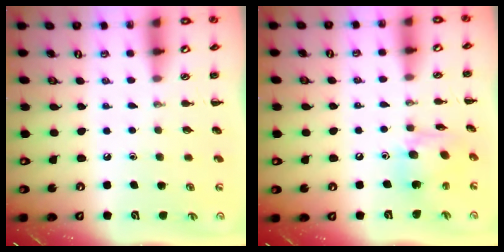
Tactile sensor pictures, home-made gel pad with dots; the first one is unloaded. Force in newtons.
{"total": 10.4, "press": 10.3, "slide": 0.9}